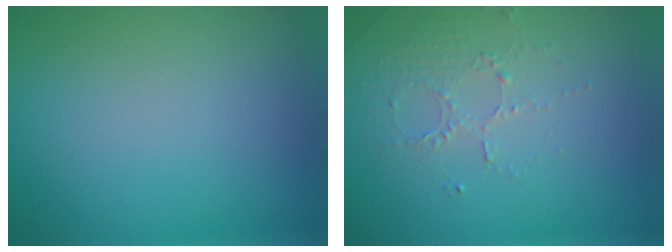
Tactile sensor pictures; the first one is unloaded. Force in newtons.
{"total": 1.7, "press": 1.2, "slide": 1.2}